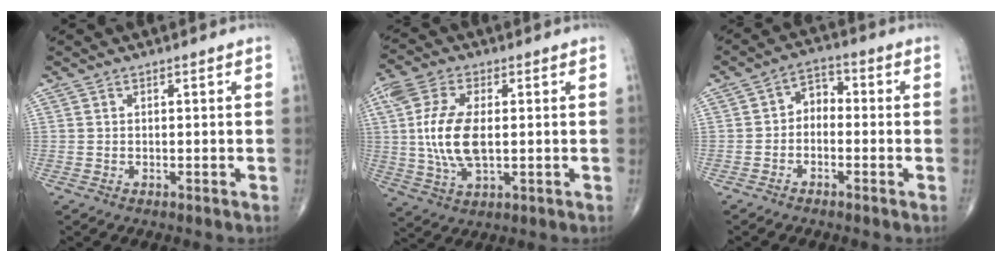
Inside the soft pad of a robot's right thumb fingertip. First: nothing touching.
{"total": 12.3, "force": [0.7, 6.2, 10.6], "torque": [-0.237, -0.002, 0.017]}
{"total": 4.5, "force": [-0.9, 3.2, 2.9], "torque": [-0.030, 0.026, -0.030]}